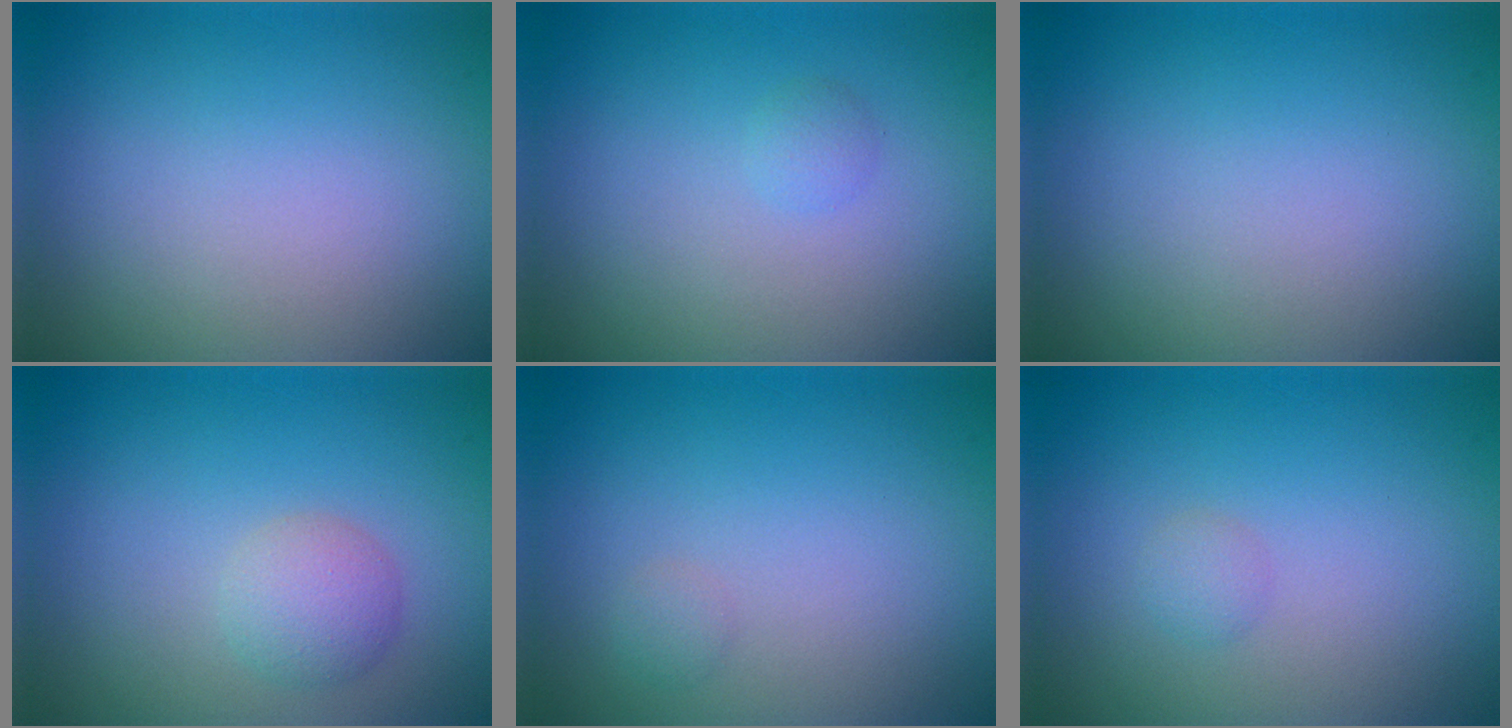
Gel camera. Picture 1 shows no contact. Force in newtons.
{"total": 0.8, "press": 0.8, "slide": 0.0}
{"total": 0.0}
{"total": 2.3, "press": 2.3, "slide": 0.0}
{"total": 0.6, "press": 0.6, "slide": 0.0}
{"total": 0.8, "press": 0.8, "slide": 0.1}